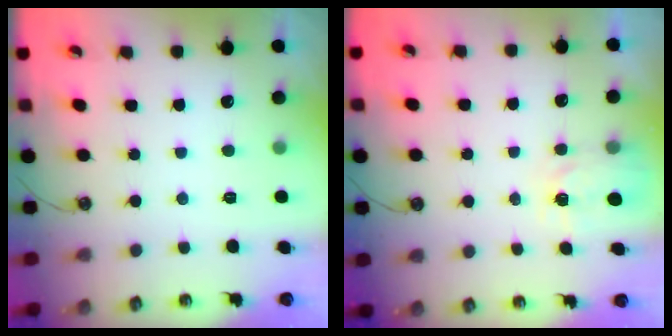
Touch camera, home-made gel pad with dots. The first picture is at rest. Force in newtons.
{"total": 5.3, "press": 5.2, "slide": 0.4}